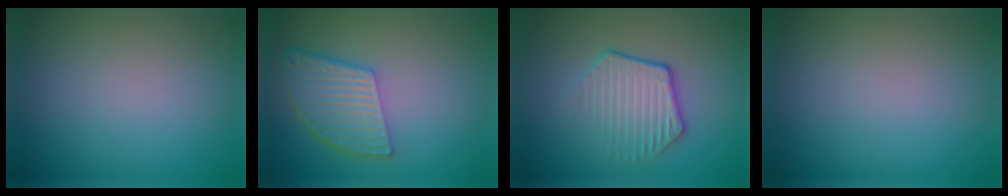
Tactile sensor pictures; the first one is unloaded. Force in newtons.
{"total": 5.4, "press": 4.0, "slide": 3.7}
{"total": 3.6, "press": 3.2, "slide": 1.6}
{"total": 0.0}